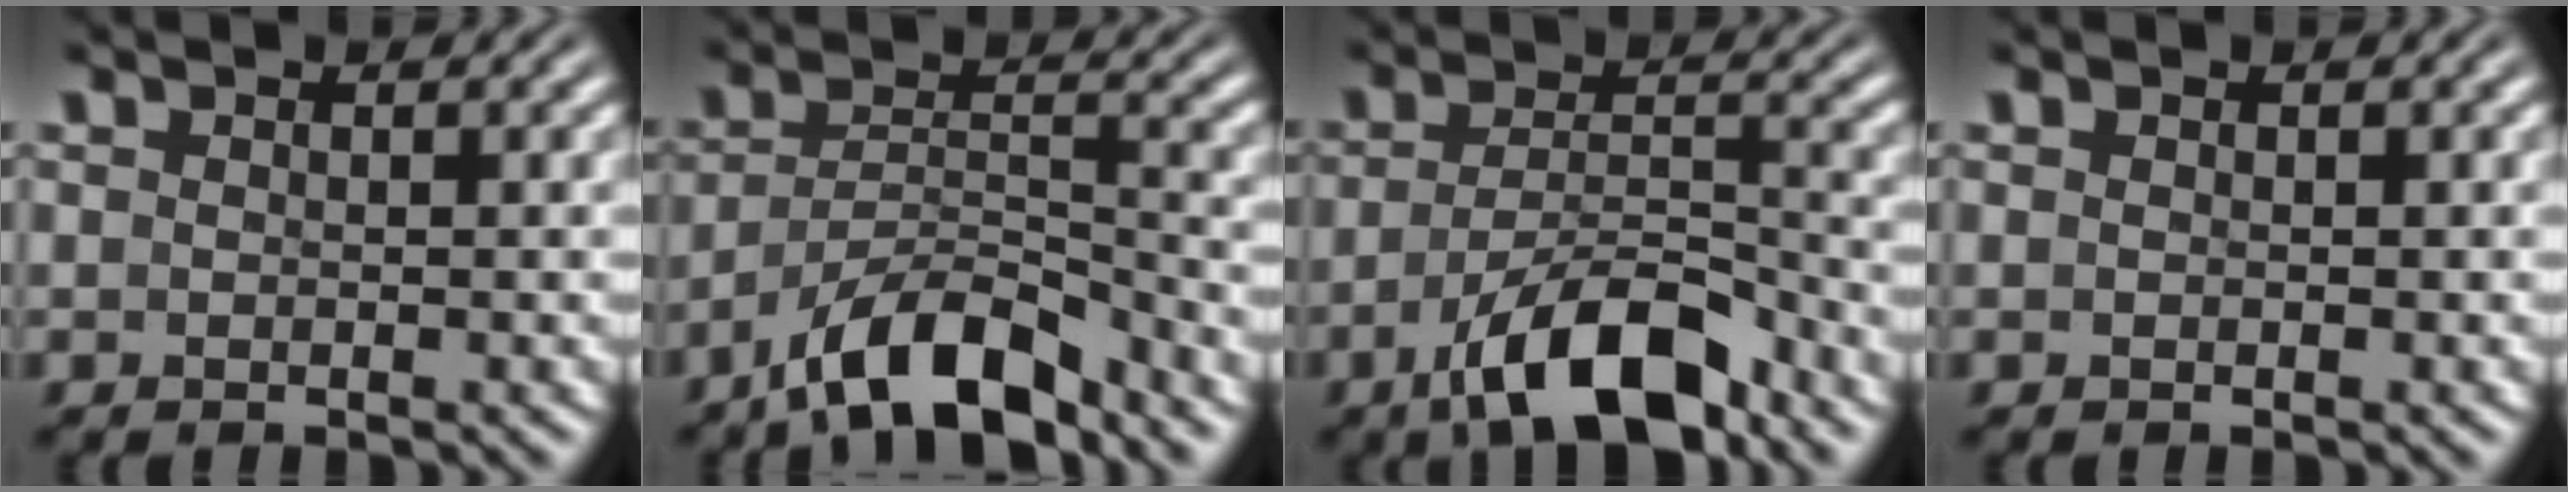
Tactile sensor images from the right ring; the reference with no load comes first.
{"total": 6.1, "force": [-4.5, 2.3, 3.4], "torque": [-0.053, -0.015, -0.067]}
{"total": 6.3, "force": [-4.0, 1.8, 4.5], "torque": [-0.062, -0.015, -0.060]}
{"total": 0.0}